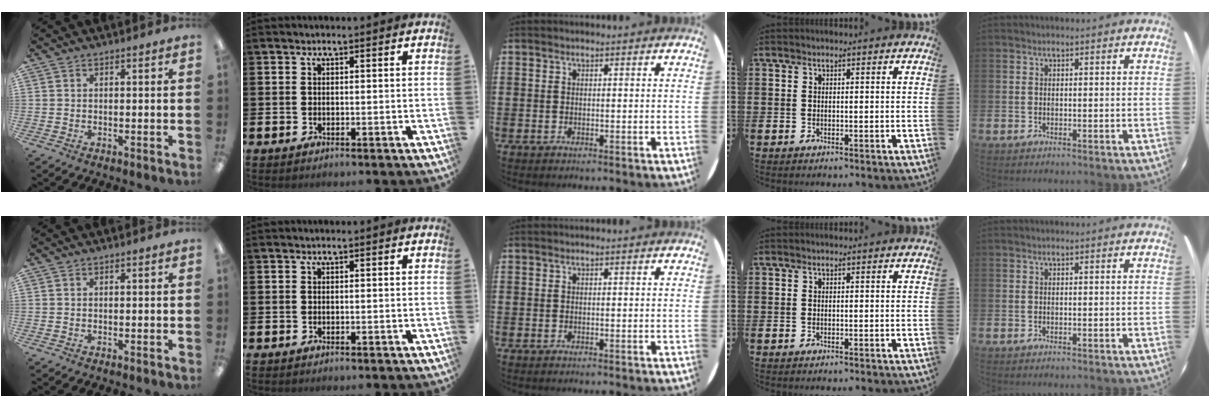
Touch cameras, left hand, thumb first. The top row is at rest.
{}